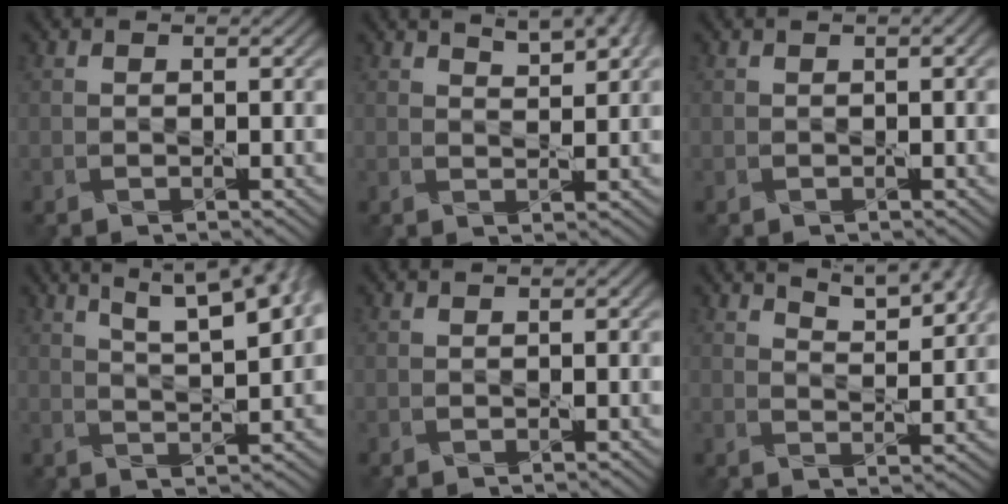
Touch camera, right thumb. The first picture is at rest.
{"total": 5.9, "force": [3.9, 1.8, 4.0], "torque": [-0.060, 0.010, 0.053]}
{"total": 1.3, "force": [0.4, 0.3, 1.1], "torque": [-0.015, 0.006, 0.002]}
{"total": 11.9, "force": [6.8, 3.4, 9.2], "torque": [-0.135, 0.027, 0.088]}
{"total": 0.6, "force": [0.1, 0.3, 0.6], "torque": [-0.006, 0.003, 0.001]}
{"total": 7.5, "force": [5.4, 2.1, 4.7], "torque": [-0.075, 0.000, 0.084]}